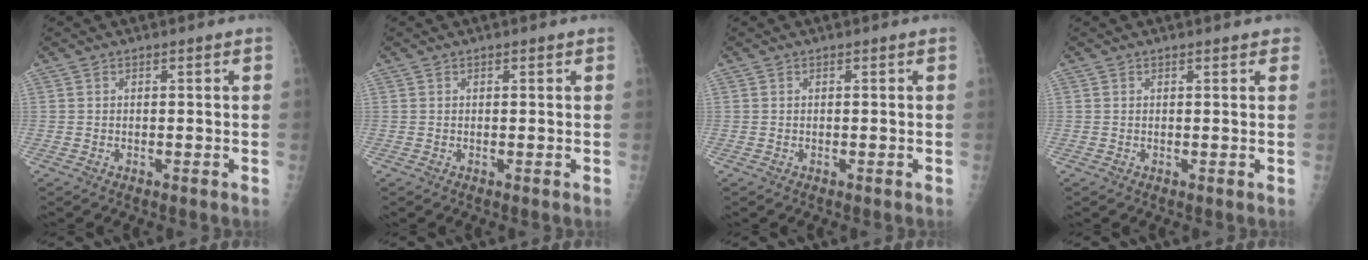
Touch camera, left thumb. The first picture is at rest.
{"total": 0.5, "force": [0.3, 0.2, 0.4], "torque": [-0.006, -0.001, 0.004]}
{"total": 0.0}
{"total": 1.4, "force": [1.1, 0.5, 0.8], "torque": [-0.005, 0.000, 0.010]}